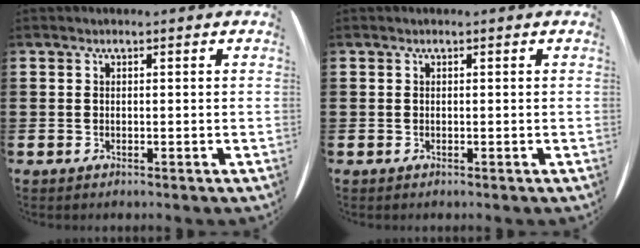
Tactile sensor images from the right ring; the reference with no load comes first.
{"total": 0.0}